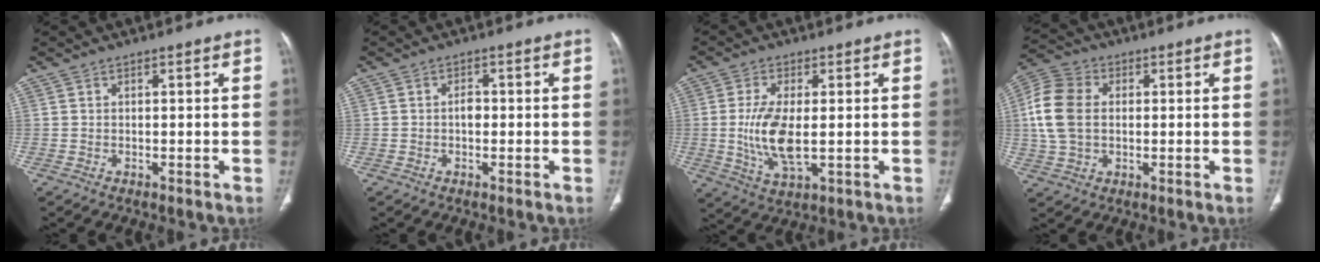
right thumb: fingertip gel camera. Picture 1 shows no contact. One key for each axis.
{"total": 1.8, "fx": -0.2, "fy": 1.2, "fz": 1.4, "tx": -0.016, "ty": 0.005, "tz": -0.007}
{"total": 9.7, "fx": -0.4, "fy": 4.1, "fz": 8.8, "tx": -0.181, "ty": -0.016, "tz": -0.002}
{"total": 11.5, "fx": 0.8, "fy": 8.2, "fz": 8.0, "tx": -0.167, "ty": 0.016, "tz": 0.013}